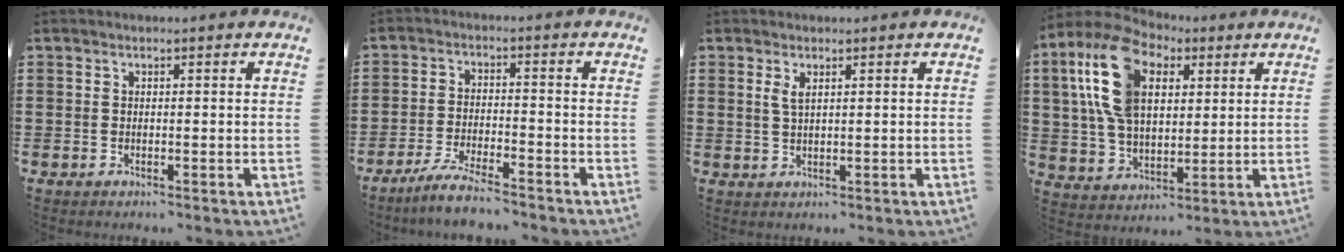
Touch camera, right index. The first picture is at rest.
{"total": 4.8, "force": [-4.4, -0.1, 1.7], "torque": [-0.043, -0.008, -0.088]}
{"total": 1.8, "force": [0.8, 0.7, 1.5], "torque": [-0.033, 0.003, 0.014]}
{"total": 14.0, "force": [5.3, 8.2, 10.0], "torque": [-0.251, 0.015, 0.091]}